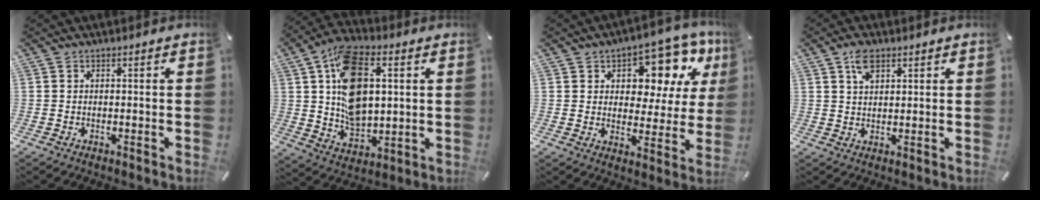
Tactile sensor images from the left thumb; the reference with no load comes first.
{"total": 15.9, "force": [3.8, 10.0, 11.7], "torque": [-0.220, 0.002, 0.070]}
{"total": 13.6, "force": [8.0, 8.3, 7.1], "torque": [-0.096, -0.061, 0.138]}
{"total": 4.7, "force": [2.6, 2.5, 3.0], "torque": [-0.059, -0.001, 0.046]}